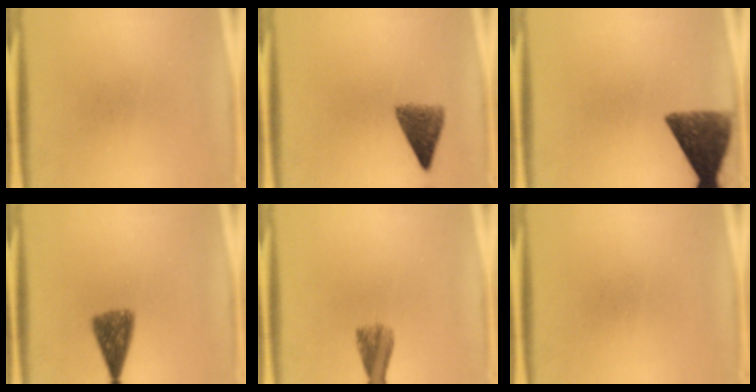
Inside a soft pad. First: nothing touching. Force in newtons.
{"total": 5.4}
{"total": 10.3}
{"total": 6.3}
{"total": 4.1}
{"total": 0.0}